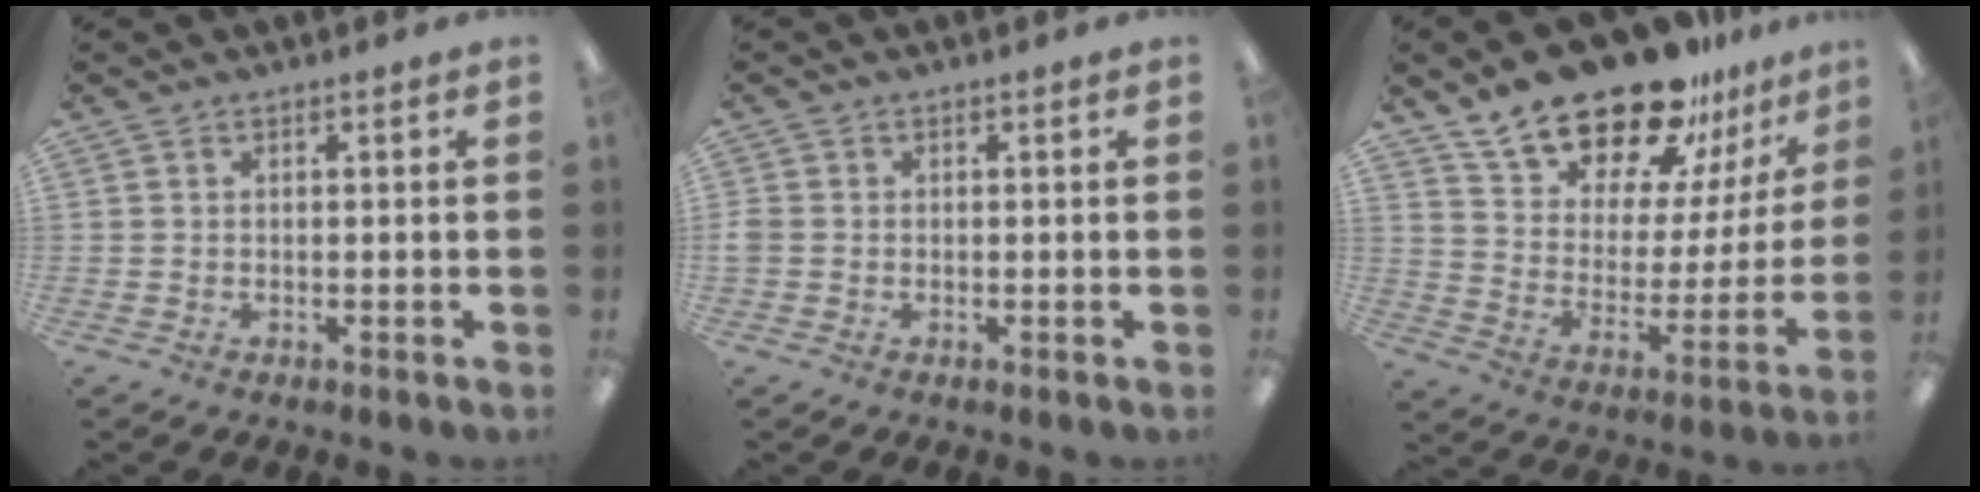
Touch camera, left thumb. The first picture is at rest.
{"total": 1.9, "force": [-0.3, 1.7, 0.9], "torque": [-0.013, 0.004, -0.006]}
{"total": 21.7, "force": [18.2, 8.8, 8.0], "torque": [-0.144, -0.131, 0.323]}